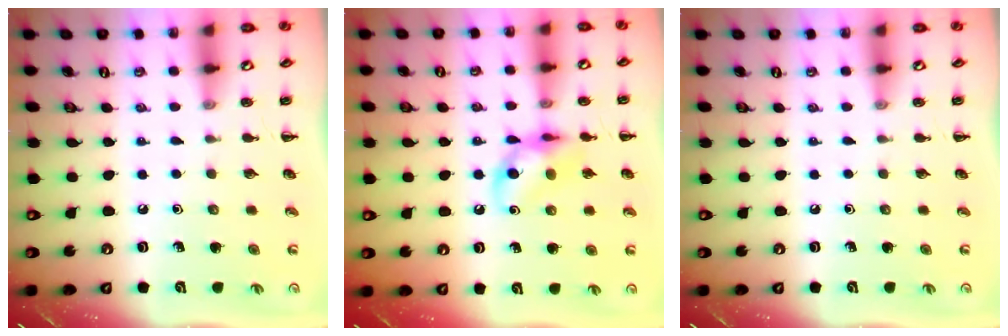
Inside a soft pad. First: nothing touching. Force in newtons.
{"total": 11.8, "press": 11.7, "slide": 1.5}
{"total": 0.0}